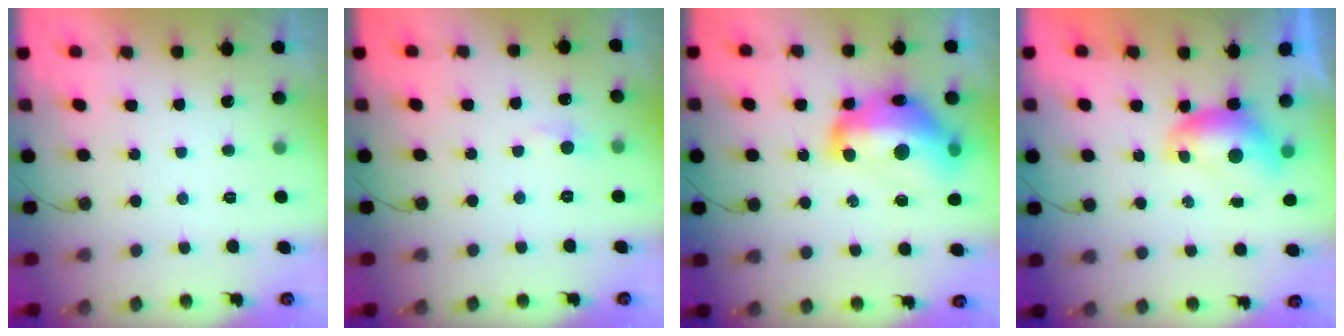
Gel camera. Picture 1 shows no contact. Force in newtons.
{"total": 5.4, "press": 5.4, "slide": 0.7}
{"total": 19.3, "press": 19.0, "slide": 3.1}
{"total": 7.2, "press": 7.1, "slide": 0.9}